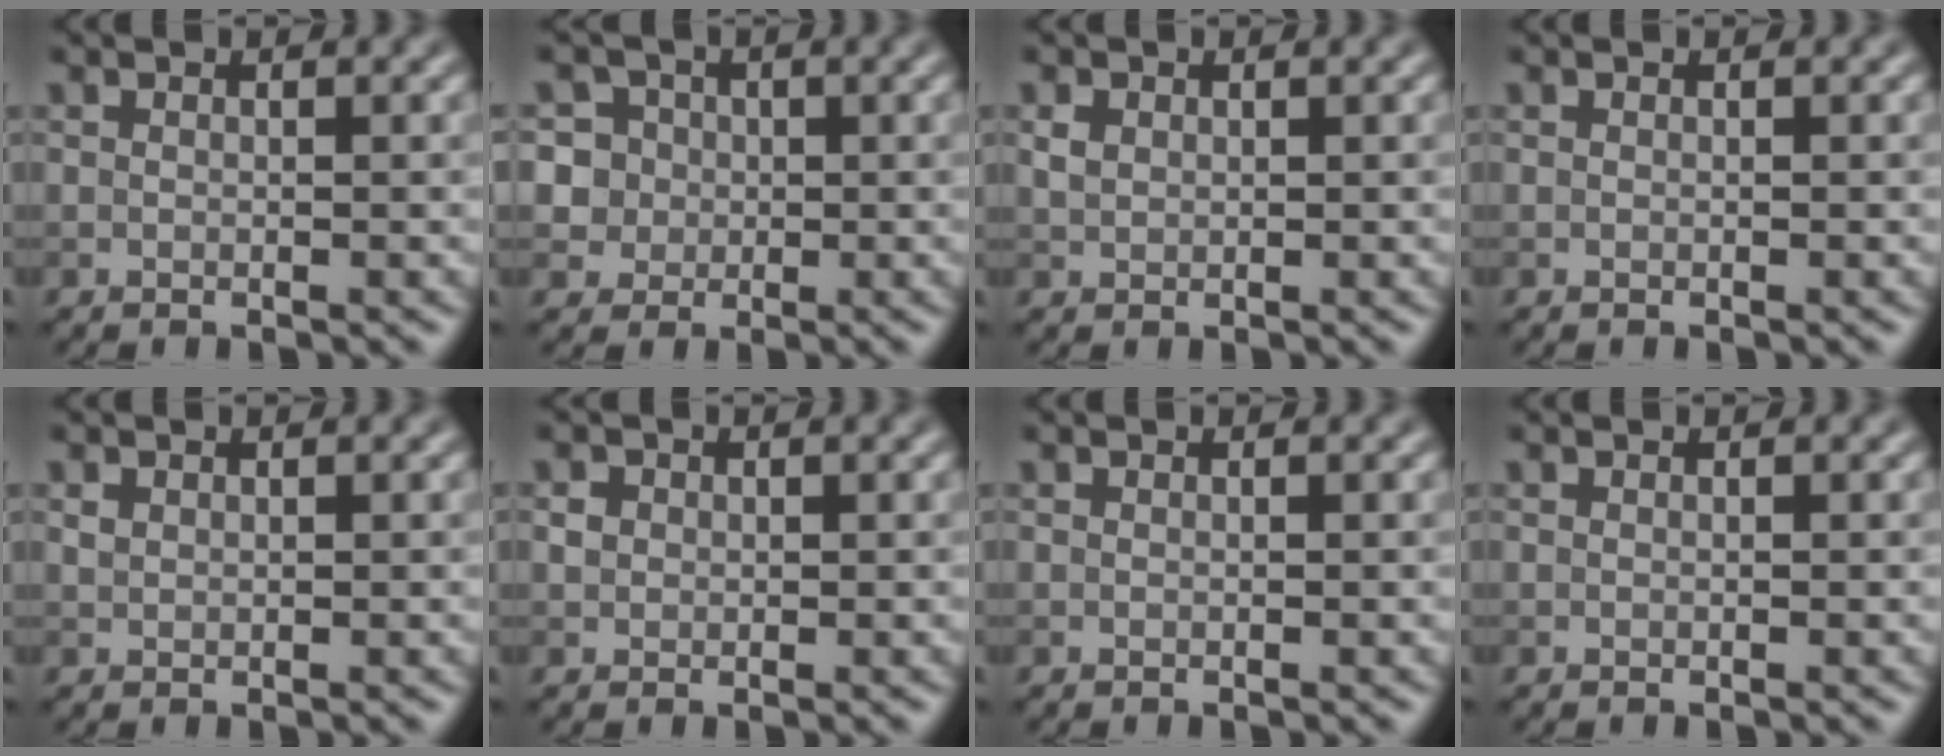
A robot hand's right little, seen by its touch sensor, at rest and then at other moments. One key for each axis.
{"total": 6.8, "fx": 1.7, "fy": 6.3, "fz": 2.2, "tx": -0.039, "ty": 0.037, "tz": 0.009}
{"total": 1.0, "fx": 0.4, "fy": 0.8, "fz": 0.5, "tx": -0.011, "ty": 0.002, "tz": 0.007}
{"total": 0.0}
{"total": 0.6, "fx": 0.3, "fy": 0.4, "fz": 0.2, "tx": -0.005, "ty": -0.002, "tz": 0.008}
{"total": 0.9, "fx": 0.1, "fy": 0.8, "fz": 0.3, "tx": -0.002, "ty": 0.000, "tz": -0.001}
{"total": 0.0}
{"total": 0.0}